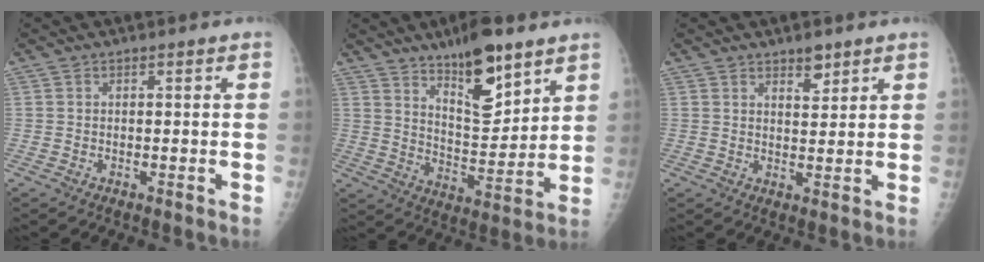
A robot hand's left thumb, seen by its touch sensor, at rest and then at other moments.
{"total": 14.0, "force": [9.1, 4.8, 9.4], "torque": [-0.122, -0.065, 0.157]}
{"total": 3.5, "force": [2.5, 1.5, 1.9], "torque": [-0.016, -0.018, 0.041]}